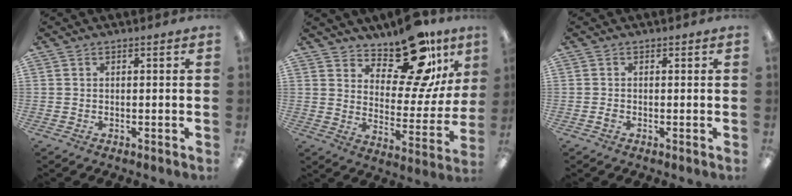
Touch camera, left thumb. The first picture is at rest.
{"total": 17.5, "force": [13.4, 7.0, 8.9], "torque": [-0.125, -0.101, 0.227]}
{"total": 0.9, "force": [-0.4, 0.7, 0.3], "torque": [-0.005, 0.002, -0.008]}